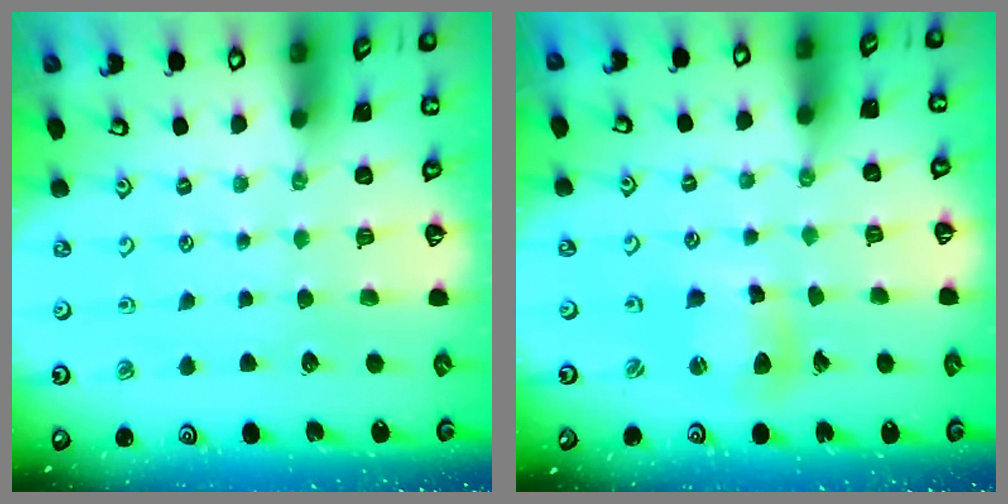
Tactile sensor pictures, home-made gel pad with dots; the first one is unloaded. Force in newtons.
{"total": 7.7, "press": 7.7, "slide": 0.9}